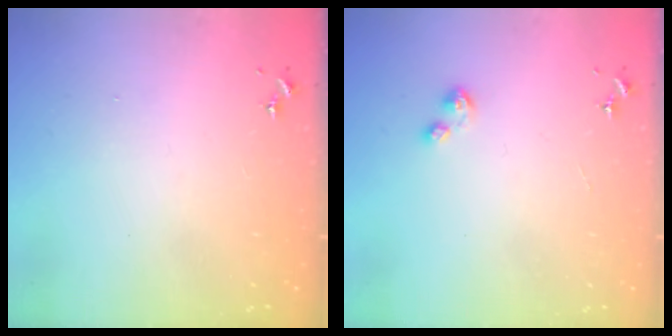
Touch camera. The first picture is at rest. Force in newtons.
{"total": 2.2, "press": 2.2, "slide": 0.2}